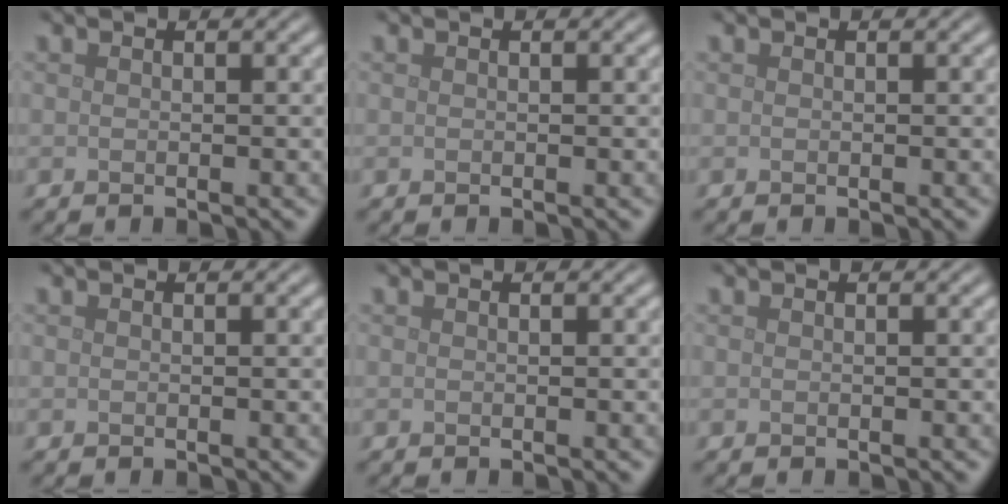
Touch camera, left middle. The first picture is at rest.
{"total": 0.0}
{"total": 0.0}
{"total": 0.0}
{"total": 0.0}
{"total": 0.0}